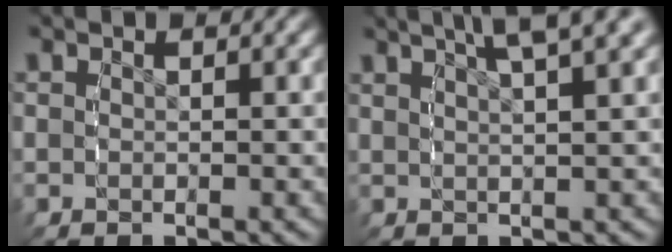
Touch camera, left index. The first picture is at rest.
{"total": 6.6, "force": [4.2, 2.1, 4.6], "torque": [-0.061, 0.030, 0.050]}